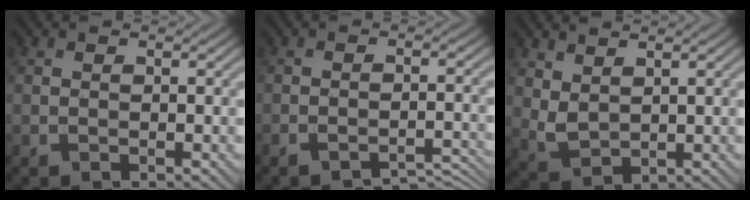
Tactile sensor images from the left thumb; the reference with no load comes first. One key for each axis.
{"total": 3.6, "fx": -3.2, "fy": 0.7, "fz": 1.4, "tx": -0.021, "ty": 0.002, "tz": -0.048}
{"total": 3.4, "fx": 2.2, "fy": 1.7, "fz": 2.1, "tx": -0.056, "ty": -0.003, "tz": 0.051}